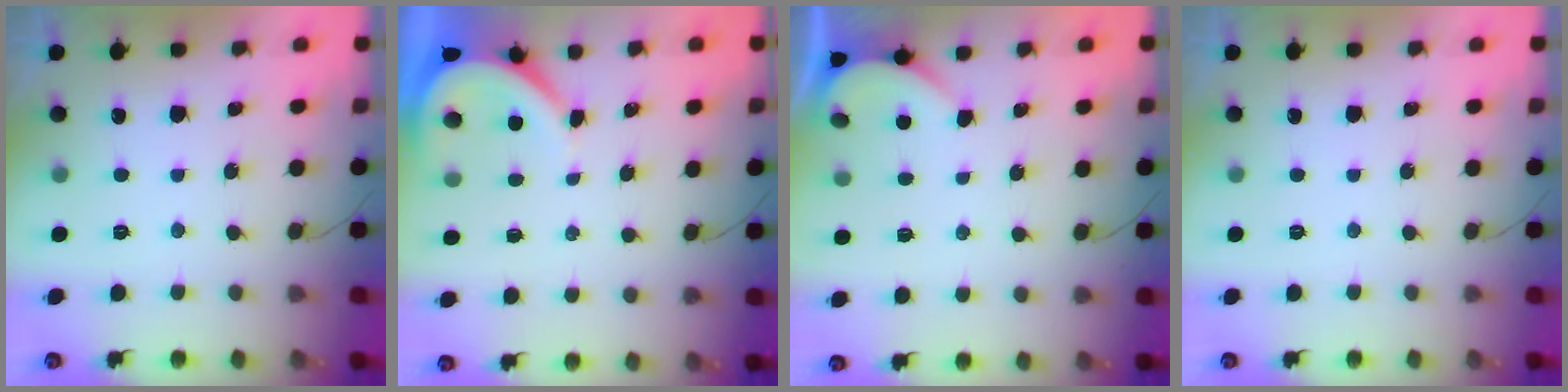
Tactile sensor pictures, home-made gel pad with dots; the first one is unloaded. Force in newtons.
{"total": 3.9, "press": 3.9, "slide": 0.5}
{"total": 2.3, "press": 2.3, "slide": 0.2}
{"total": 0.0}